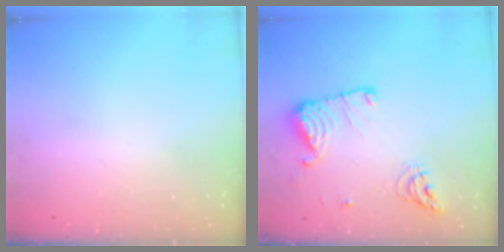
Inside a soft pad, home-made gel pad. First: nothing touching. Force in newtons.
{"total": 13.5, "press": 13.4, "slide": 1.2}